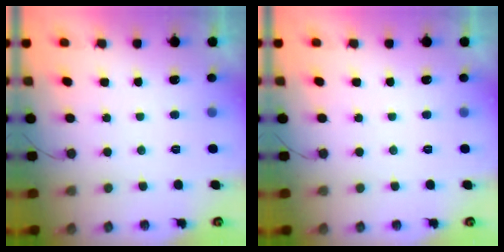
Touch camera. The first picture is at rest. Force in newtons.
{"total": 0.0}